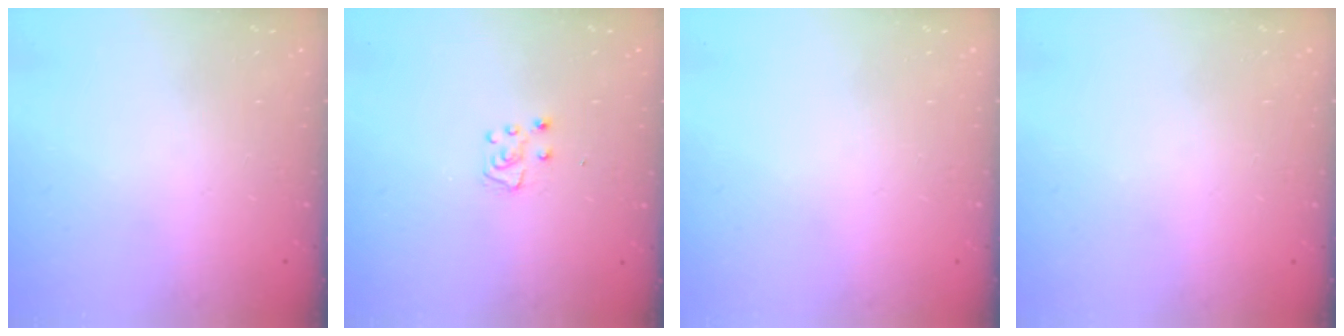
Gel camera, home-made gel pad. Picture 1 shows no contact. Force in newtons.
{"total": 5.1, "press": 5.0, "slide": 0.6}
{"total": 0.0}
{"total": 0.0}